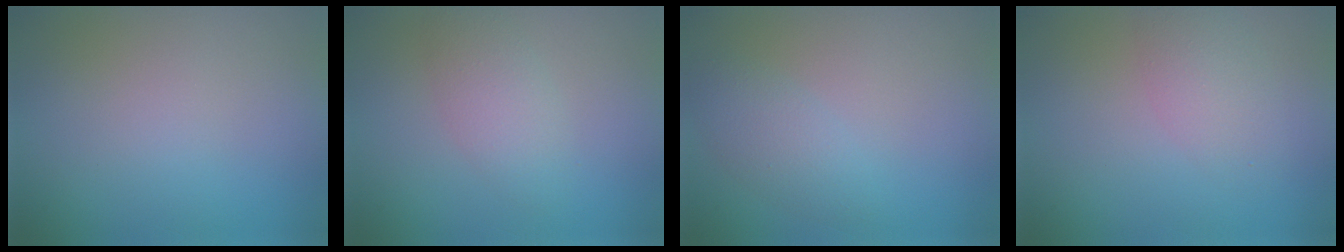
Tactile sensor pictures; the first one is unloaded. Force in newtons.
{"total": 2.7, "press": 2.7, "slide": 0.1}
{"total": 2.3, "press": 2.3, "slide": 0.1}
{"total": 3.0, "press": 3.0, "slide": 0.2}